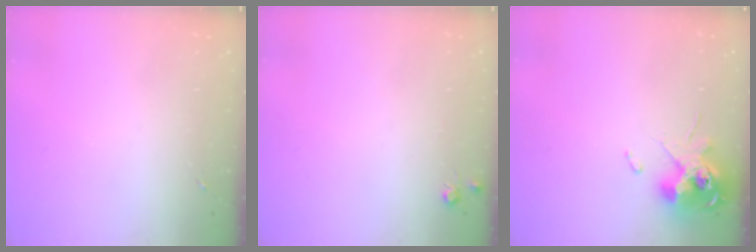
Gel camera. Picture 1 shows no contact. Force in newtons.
{"total": 5.4, "press": 5.3, "slide": 0.7}
{"total": 12.4, "press": 12.3, "slide": 1.1}